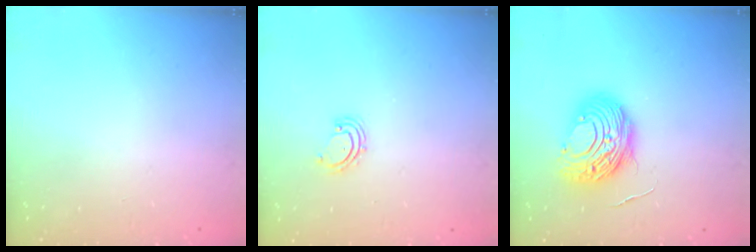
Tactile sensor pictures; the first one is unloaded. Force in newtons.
{"total": 2.7, "press": 2.6, "slide": 0.5}
{"total": 12.0, "press": 12.0, "slide": 0.9}